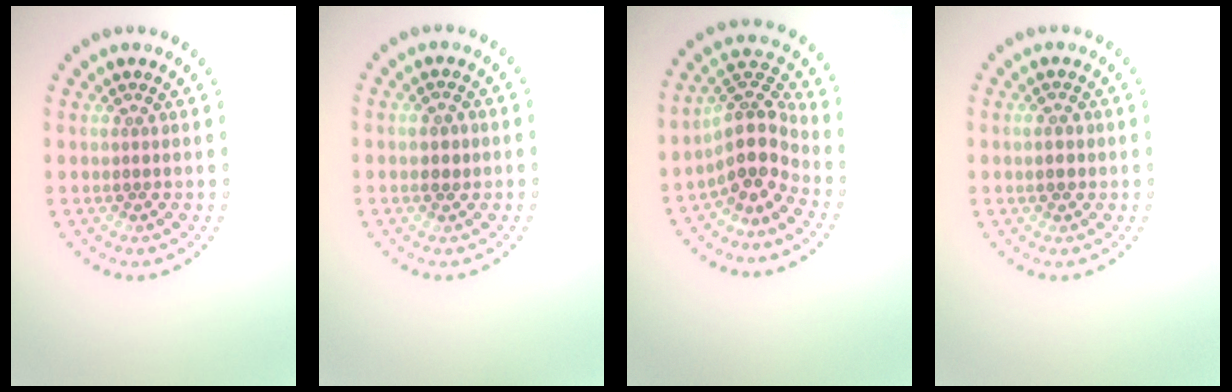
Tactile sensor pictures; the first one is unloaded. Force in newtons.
{"total": 1.2, "press": 1.2, "slide": 0.1}
{"total": 4.4, "press": 3.4, "slide": 2.9}
{"total": 2.0, "press": 1.9, "slide": 0.3}